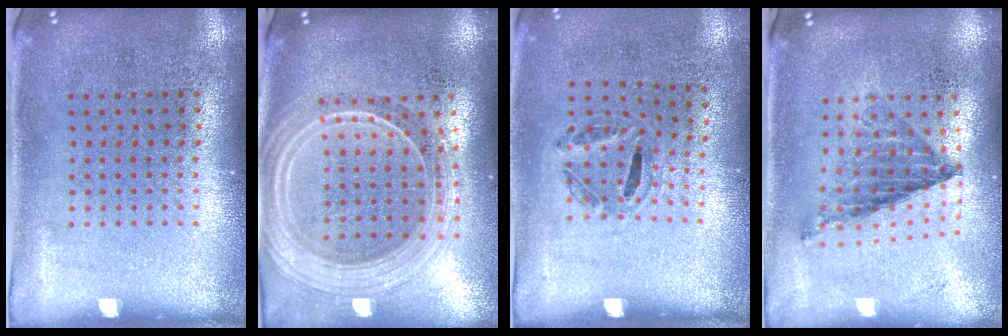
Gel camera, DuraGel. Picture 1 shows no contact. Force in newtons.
{"total": 2.5, "press": 2.1, "slide": 1.3}
{"total": 1.1, "press": 0.6, "slide": 0.9}
{"total": 0.8, "press": 0.8, "slide": 0.0}